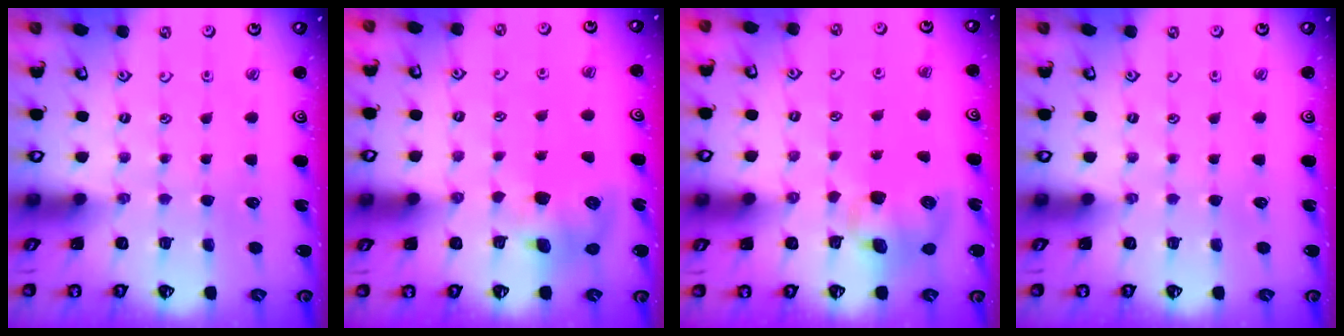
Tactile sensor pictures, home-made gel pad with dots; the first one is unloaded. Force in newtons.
{"total": 8.1, "press": 8.0, "slide": 1.1}
{"total": 8.7, "press": 8.6, "slide": 1.4}
{"total": 0.0}